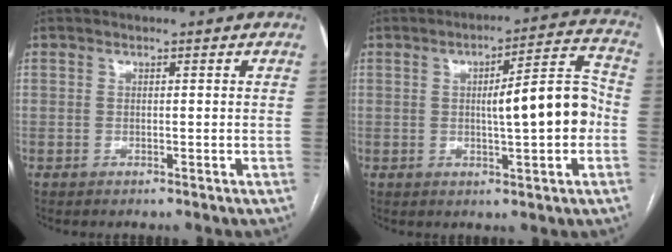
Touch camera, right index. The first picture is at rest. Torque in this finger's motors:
{"motor_torque": [1.08, 0.18, 0.28, 0.12]}